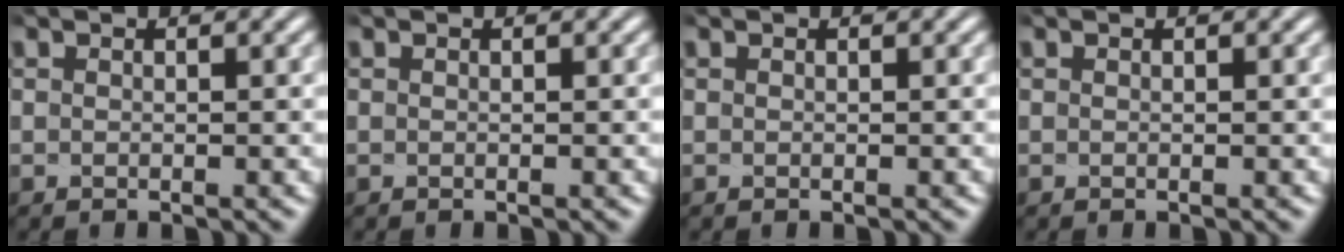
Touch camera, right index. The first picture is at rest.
{"total": 0.0}
{"total": 0.0}
{"total": 0.0}